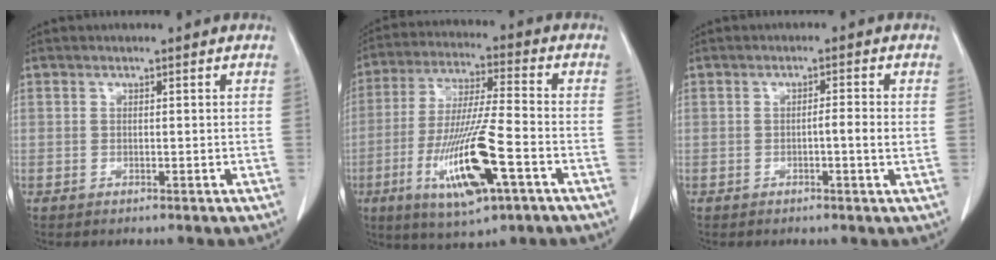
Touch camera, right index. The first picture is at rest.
{"total": 15.4, "force": [-5.8, 1.6, 14.2], "torque": [-0.284, -0.023, -0.099]}
{"total": 2.5, "force": [-0.4, -0.1, 2.4], "torque": [-0.037, 0.001, -0.005]}